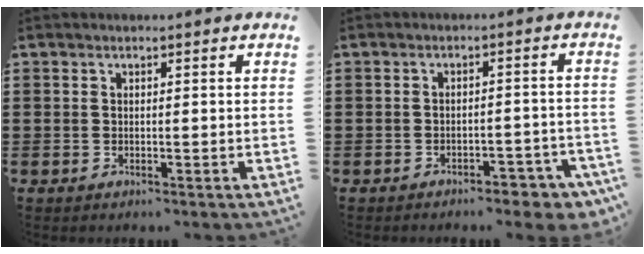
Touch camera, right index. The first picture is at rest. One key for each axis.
{"total": 3.3, "fx": -3.0, "fy": 0.5, "fz": 1.2, "tx": -0.021, "ty": 0.002, "tz": -0.060}